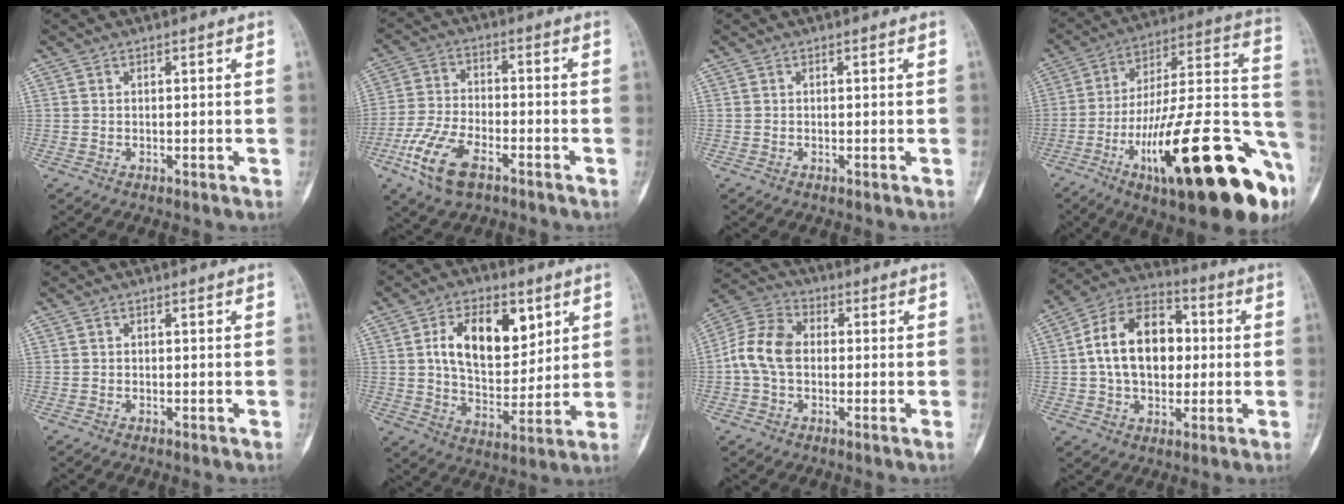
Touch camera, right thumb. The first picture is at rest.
{"total": 11.8, "force": [-6.2, 5.7, 8.2], "torque": [-0.170, 0.017, -0.120]}
{"total": 0.0}
{"total": 33.6, "force": [-13.6, 8.8, 29.4], "torque": [-0.377, 0.048, -0.206]}
{"total": 0.0}
{"total": 15.8, "force": [5.2, 9.4, 11.6], "torque": [-0.149, -0.018, 0.096]}
{"total": 9.9, "force": [-0.5, 6.9, 7.2], "torque": [-0.137, 0.027, -0.022]}
{"total": 17.1, "force": [1.0, 11.6, 12.5], "torque": [-0.178, 0.028, 0.010]}